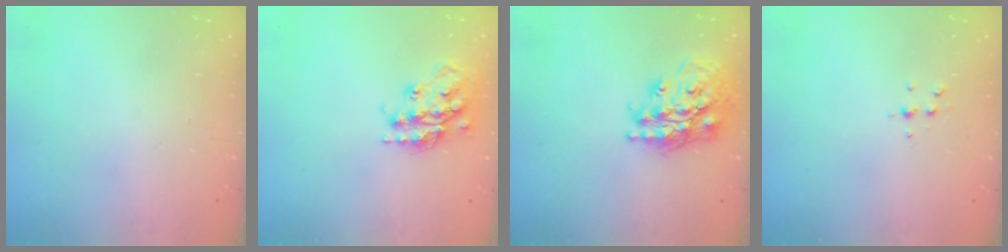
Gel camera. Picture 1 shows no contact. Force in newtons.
{"total": 17.6, "press": 17.5, "slide": 1.3}
{"total": 19.9, "press": 19.8, "slide": 2.4}
{"total": 4.7, "press": 4.6, "slide": 1.0}